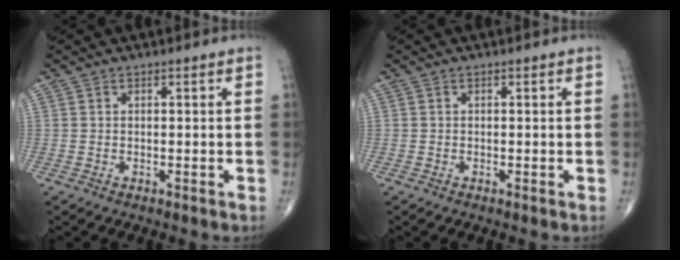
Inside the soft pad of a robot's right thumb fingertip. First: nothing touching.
{"total": 0.0}